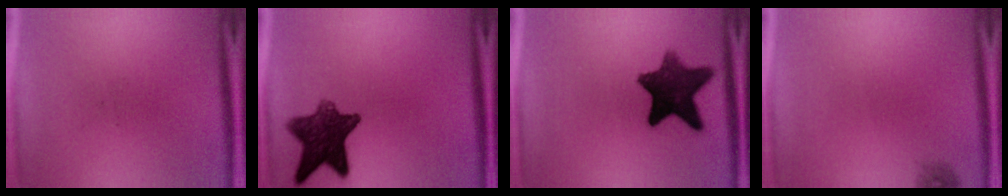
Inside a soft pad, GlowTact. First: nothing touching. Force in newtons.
{"total": 11.0}
{"total": 11.8}
{"total": 0.9}